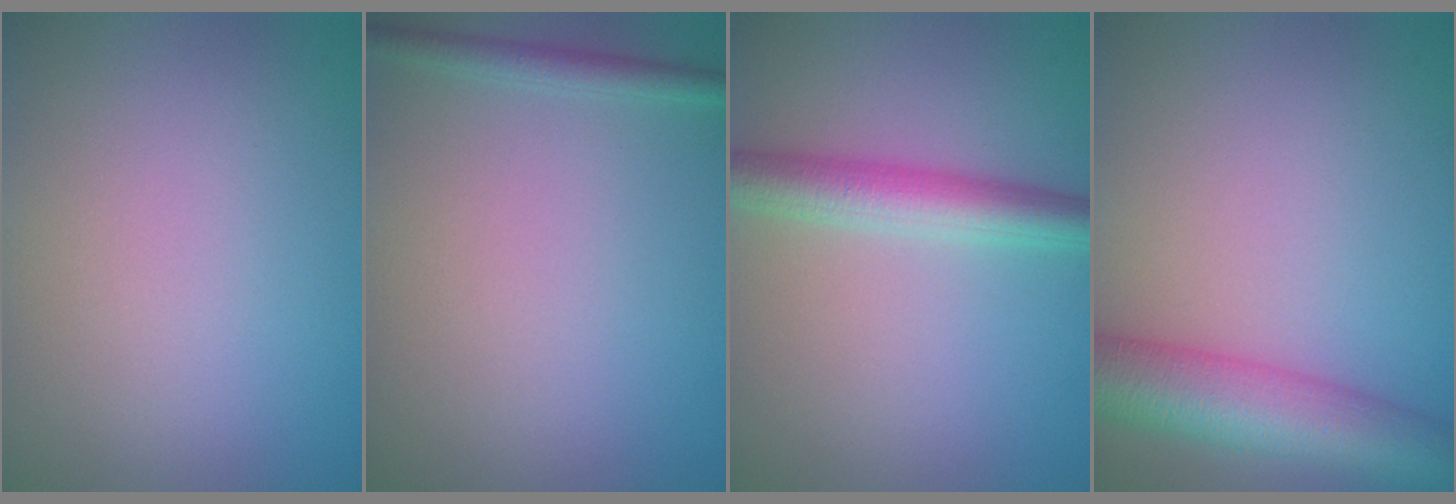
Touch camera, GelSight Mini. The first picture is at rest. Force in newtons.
{"total": 1.5, "press": 1.5, "slide": 0.1}
{"total": 4.2, "press": 4.2, "slide": 0.0}
{"total": 8.2, "press": 8.2, "slide": 0.3}